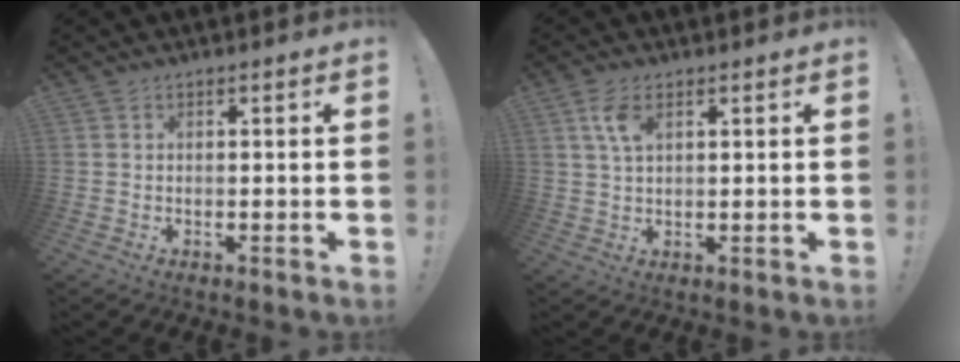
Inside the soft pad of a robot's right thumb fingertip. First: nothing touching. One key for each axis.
{"total": 5.5, "fx": 2.4, "fy": 2.8, "fz": 4.1, "tx": -0.076, "ty": -0.006, "tz": 0.040}